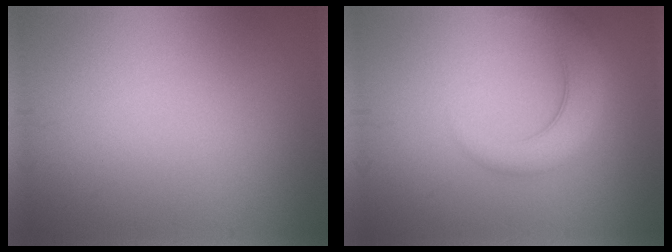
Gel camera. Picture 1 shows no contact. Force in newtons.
{"total": 4.1, "press": 4.1, "slide": 0.3}